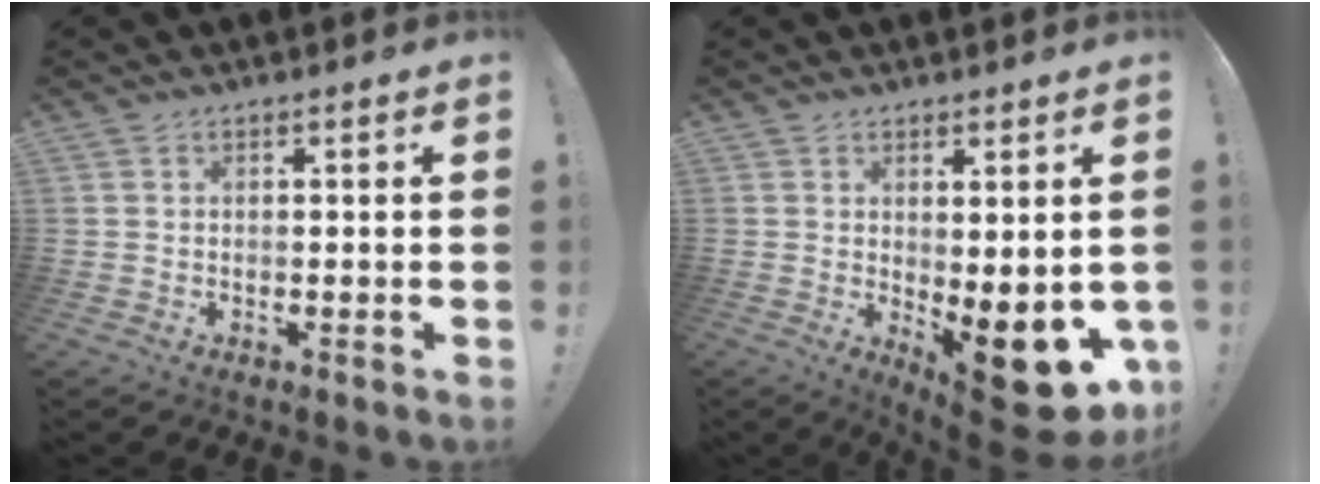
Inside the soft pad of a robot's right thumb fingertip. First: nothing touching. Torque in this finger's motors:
{"motor_torque": [0.10, 0.93, 0.74, 0.40, 0.11]}